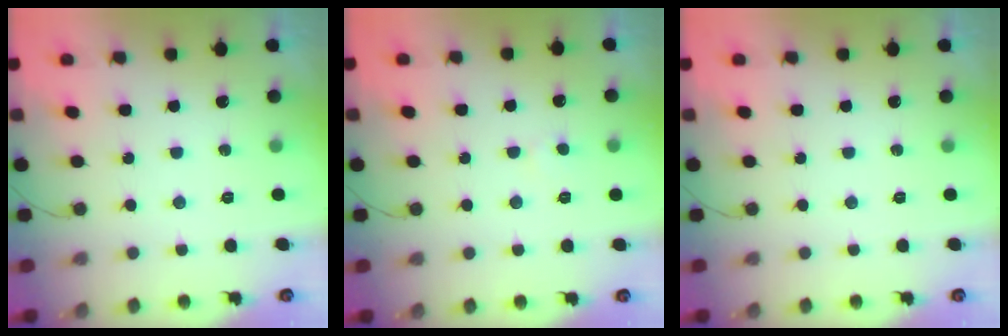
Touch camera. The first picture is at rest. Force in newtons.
{"total": 3.2, "press": 3.2, "slide": 0.2}
{"total": 0.0}